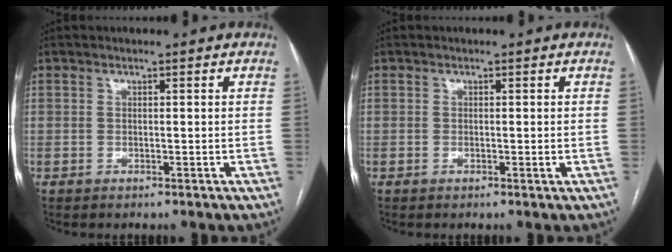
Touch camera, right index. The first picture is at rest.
{"total": 0.9, "force": [-0.2, 0.0, 0.9], "torque": [-0.015, -0.002, -0.004]}